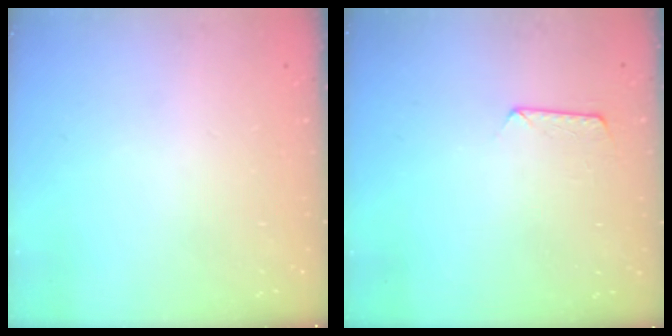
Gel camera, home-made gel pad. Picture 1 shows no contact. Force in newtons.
{"total": 6.2, "press": 6.2, "slide": 0.5}